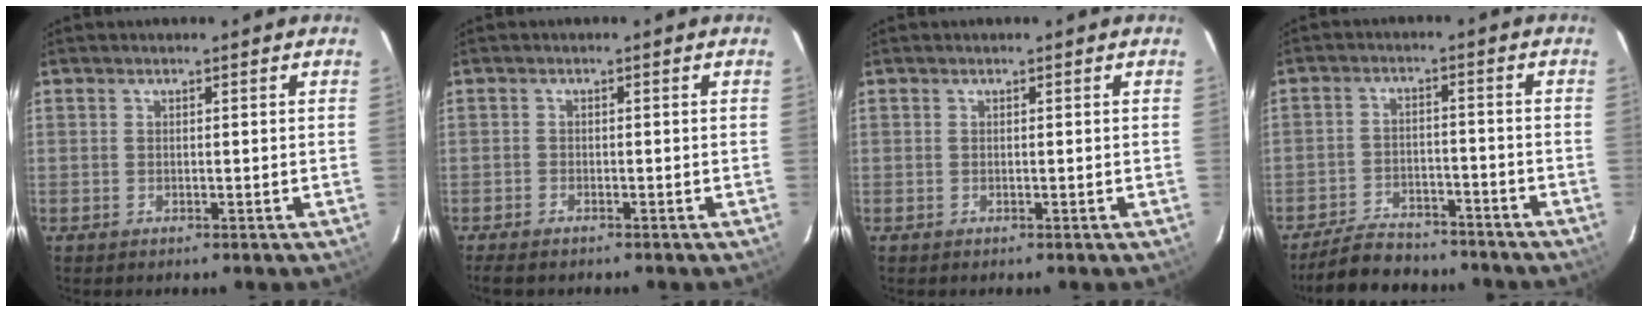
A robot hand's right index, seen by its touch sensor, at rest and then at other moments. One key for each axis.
{"total": 2.5, "fx": -2.1, "fy": 0.7, "fz": 1.0, "tx": -0.033, "ty": -0.008, "tz": -0.041}
{"total": 0.0}
{"total": 11.4, "fx": -9.9, "fy": 4.2, "fz": 3.6, "tx": -0.096, "ty": 0.007, "tz": -0.144}